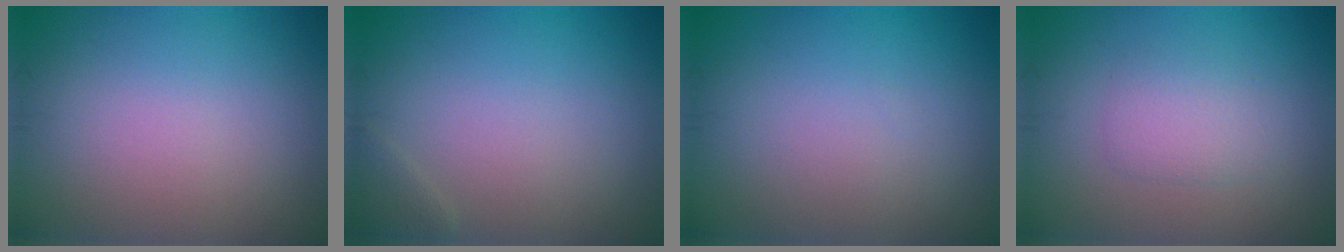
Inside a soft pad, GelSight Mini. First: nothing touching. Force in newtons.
{"total": 0.8, "press": 0.8, "slide": 0.1}
{"total": 0.0}
{"total": 1.9, "press": 1.9, "slide": 0.0}